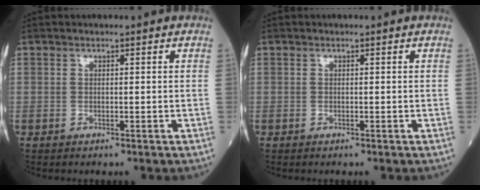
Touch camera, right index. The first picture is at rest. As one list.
[{"total": 0.0}]